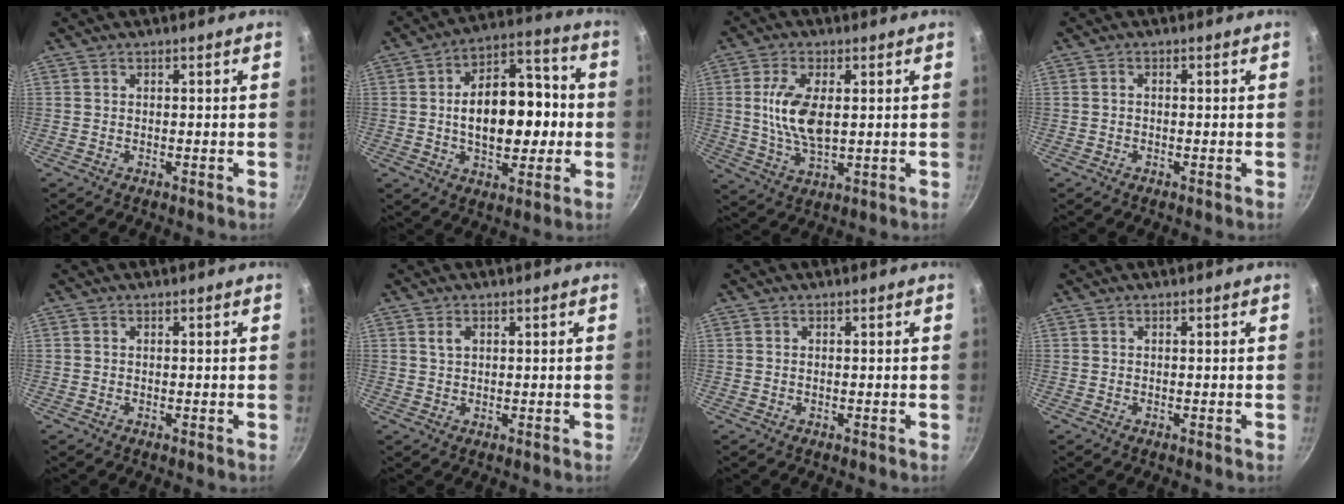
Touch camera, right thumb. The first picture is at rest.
{"total": 18.2, "force": [-0.9, 11.1, 14.4], "torque": [-0.179, 0.038, -0.015]}
{"total": 10.1, "force": [1.2, 4.9, 8.8], "torque": [-0.172, -0.005, 0.028]}
{"total": 0.7, "force": [-0.2, 0.5, 0.4], "torque": [-0.010, 0.007, -0.004]}
{"total": 0.0}
{"total": 1.9, "force": [0.8, 1.2, 1.3], "torque": [-0.022, -0.003, 0.018]}
{"total": 0.0}
{"total": 0.0}